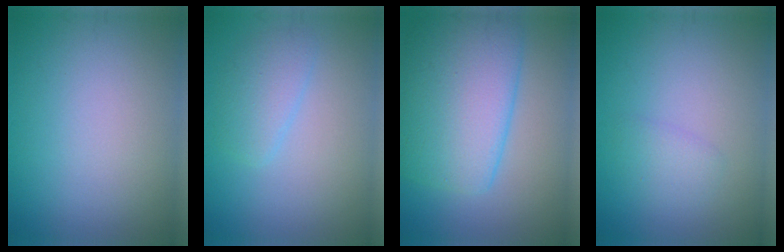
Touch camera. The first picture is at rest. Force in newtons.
{"total": 2.1, "press": 2.1, "slide": 0.2}
{"total": 8.9, "press": 8.9, "slide": 0.2}
{"total": 1.3, "press": 1.3, "slide": 0.1}